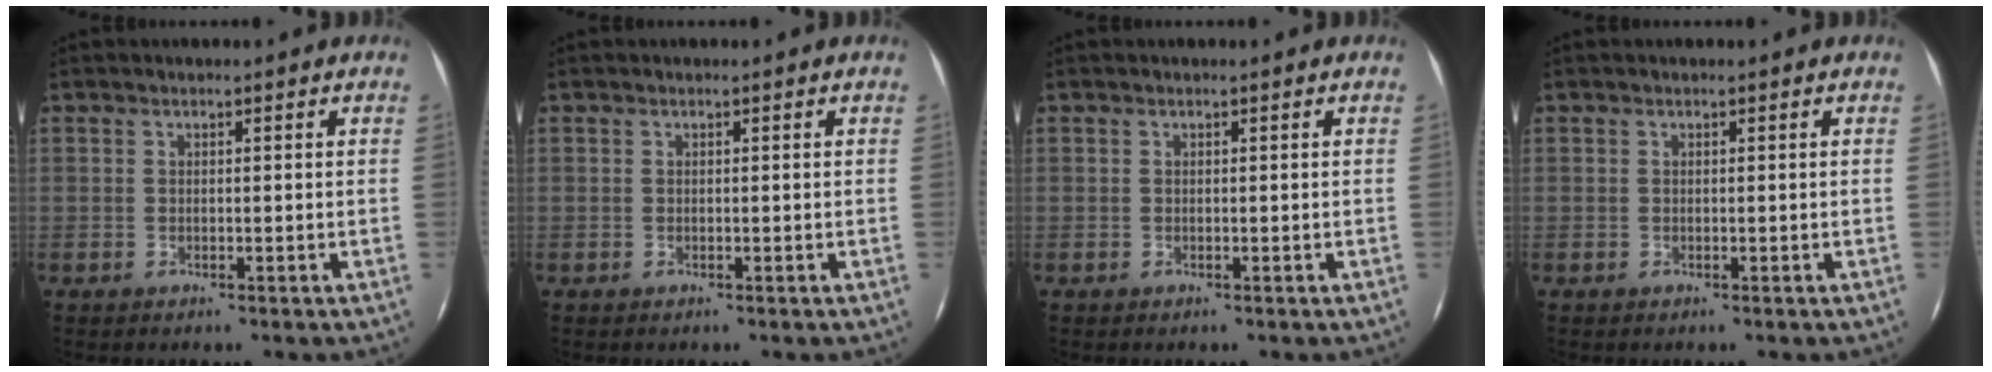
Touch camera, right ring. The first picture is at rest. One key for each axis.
{"total": 0.0}
{"total": 0.0}
{"total": 0.0}